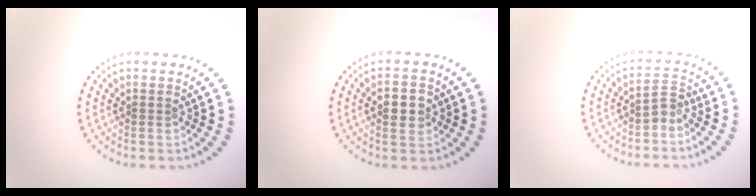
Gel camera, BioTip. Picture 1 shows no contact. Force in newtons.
{"total": 3.0, "press": 3.0, "slide": 0.2}
{"total": 1.5, "press": 1.3, "slide": 0.9}